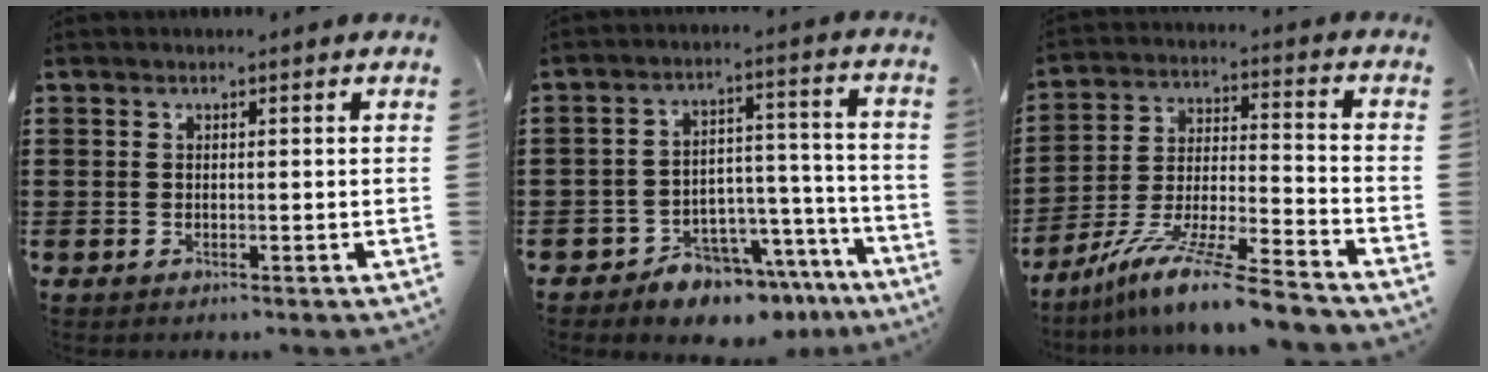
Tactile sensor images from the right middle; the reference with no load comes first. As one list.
[{"total": 7.9, "force": [-7.5, 2.3, 1.3], "torque": [-0.012, 0.034, -0.139]}, {"total": 11.2, "force": [-9.3, -0.1, 6.3], "torque": [-0.119, 0.005, -0.181]}]